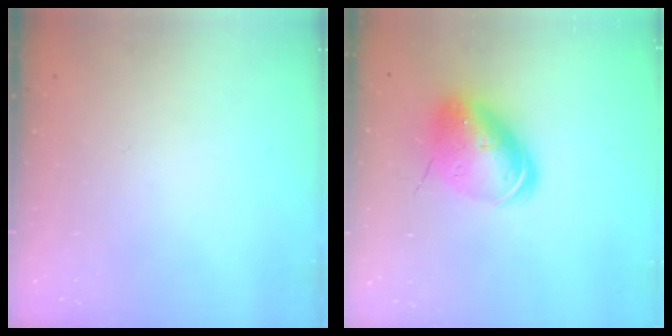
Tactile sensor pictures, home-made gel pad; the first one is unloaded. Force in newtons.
{"total": 13.8, "press": 13.6, "slide": 2.6}